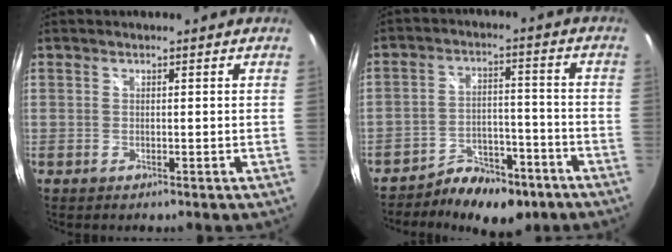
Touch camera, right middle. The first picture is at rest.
{"total": 10.2, "force": [-7.9, 4.6, 4.5], "torque": [-0.079, 0.014, -0.115]}